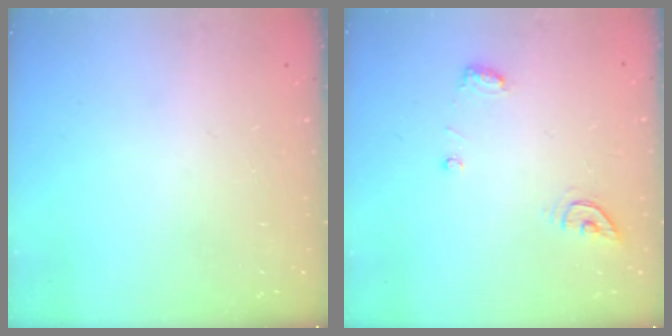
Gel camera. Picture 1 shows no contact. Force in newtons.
{"total": 6.4, "press": 6.4, "slide": 0.6}